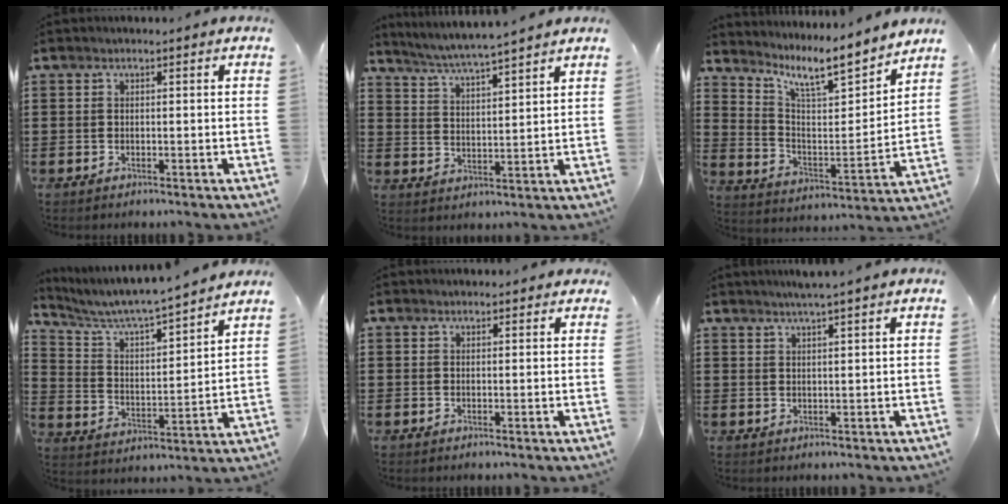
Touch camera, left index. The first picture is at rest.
{"total": 4.7, "force": [4.5, -0.8, 1.2], "torque": [-0.041, -0.026, 0.076]}
{"total": 8.9, "force": [7.4, 1.4, 4.8], "torque": [-0.107, -0.052, 0.120]}
{"total": 5.8, "force": [5.4, 0.0, 2.0], "torque": [-0.066, -0.043, 0.084]}
{"total": 1.0, "force": [0.9, 0.5, 0.1], "torque": [-0.004, 0.004, 0.017]}
{"total": 2.3, "force": [2.0, -0.5, 1.1], "torque": [-0.024, -0.001, 0.036]}